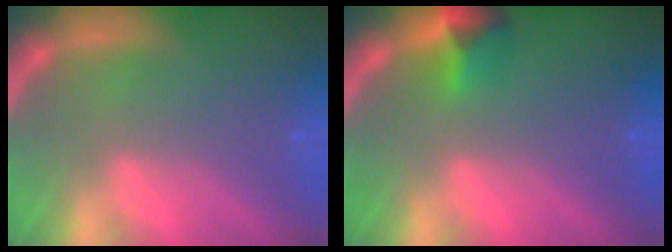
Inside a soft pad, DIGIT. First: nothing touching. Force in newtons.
{"total": 2.4}